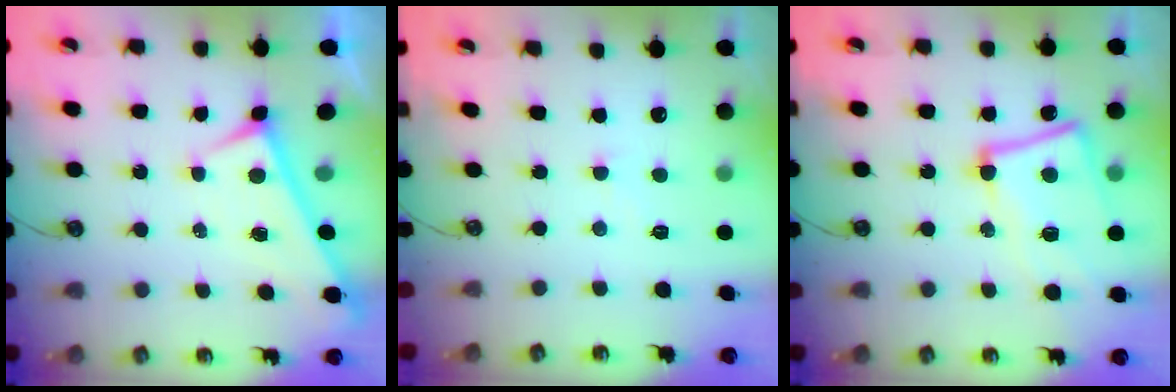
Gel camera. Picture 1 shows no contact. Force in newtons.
{"total": 0.6, "press": 0.3, "slide": 0.6}
{"total": 9.4, "press": 9.1, "slide": 2.1}